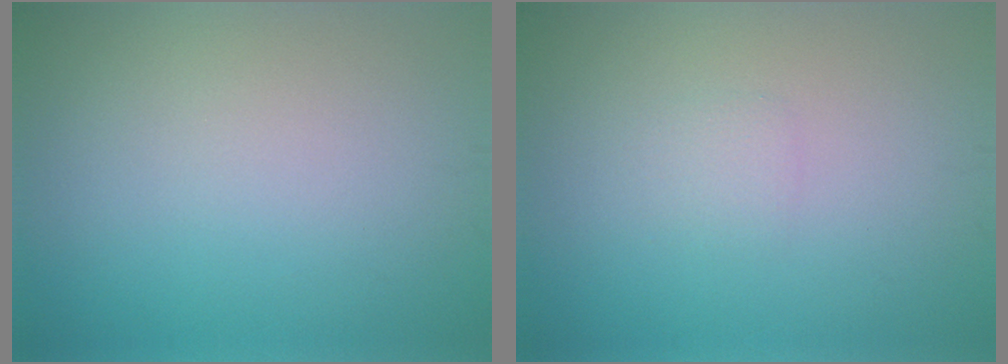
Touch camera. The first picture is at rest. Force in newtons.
{"total": 0.9, "press": 0.9, "slide": 0.1}